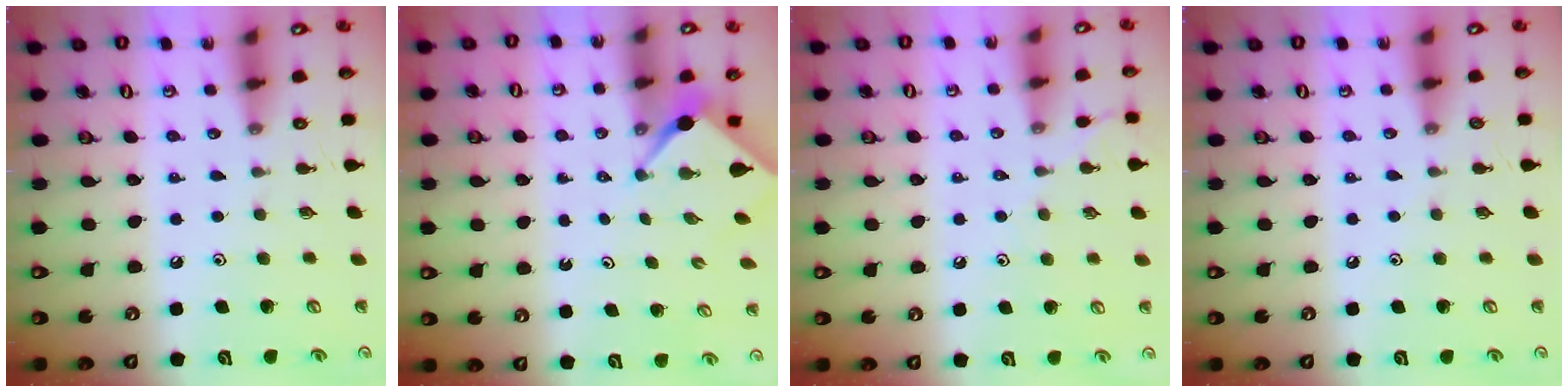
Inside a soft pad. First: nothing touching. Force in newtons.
{"total": 2.5, "press": 2.5, "slide": 0.3}
{"total": 3.8, "press": 3.7, "slide": 0.5}
{"total": 2.7, "press": 2.7, "slide": 0.3}